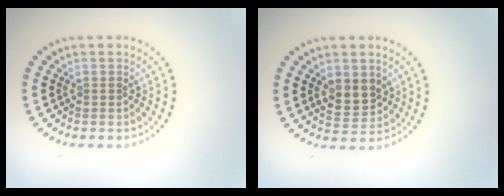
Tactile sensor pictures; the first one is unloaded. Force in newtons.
{"total": 2.7, "press": 2.6, "slide": 0.8}